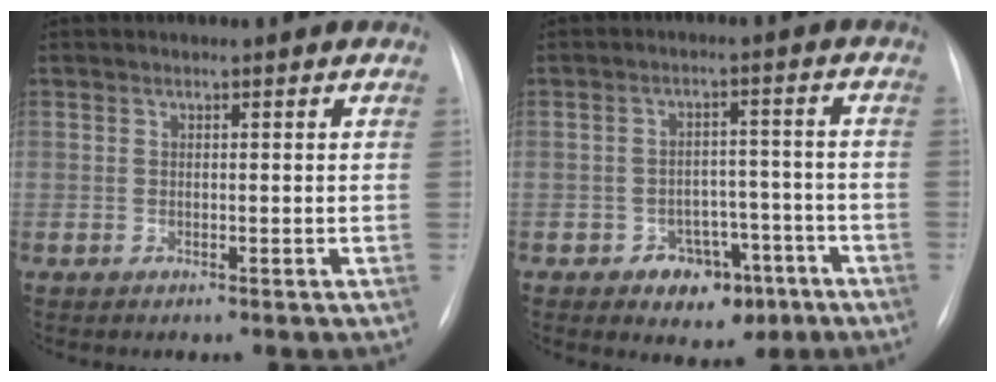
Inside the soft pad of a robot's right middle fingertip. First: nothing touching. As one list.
[{"total": 6.8, "force": [-3.7, 4.8, 3.2], "torque": [-0.036, 0.023, -0.045]}]